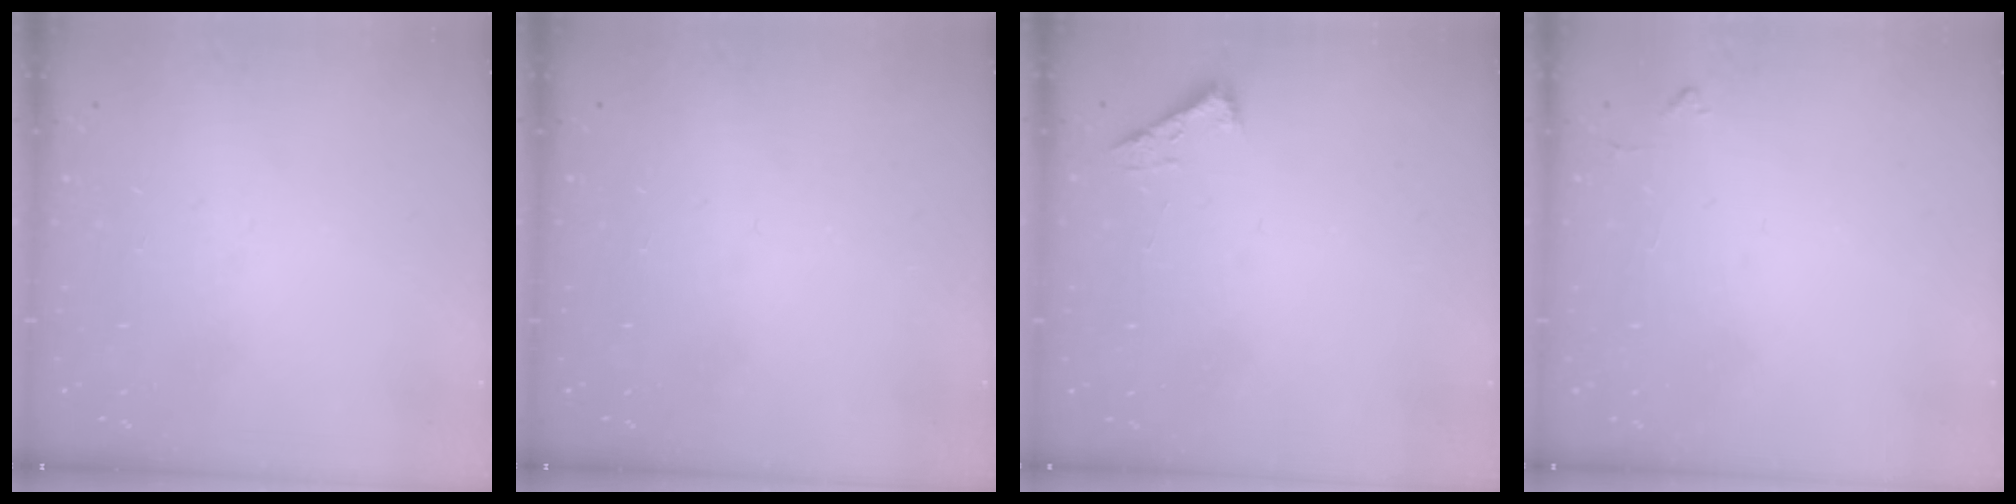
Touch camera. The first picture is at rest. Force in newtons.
{"total": 0.0}
{"total": 2.5, "press": 2.5, "slide": 0.3}
{"total": 4.1, "press": 4.0, "slide": 0.6}